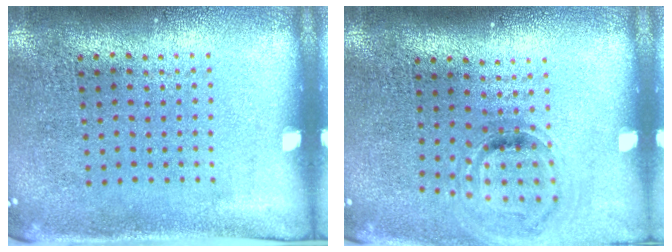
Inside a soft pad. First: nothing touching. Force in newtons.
{"total": 1.0, "press": 0.9, "slide": 0.4}